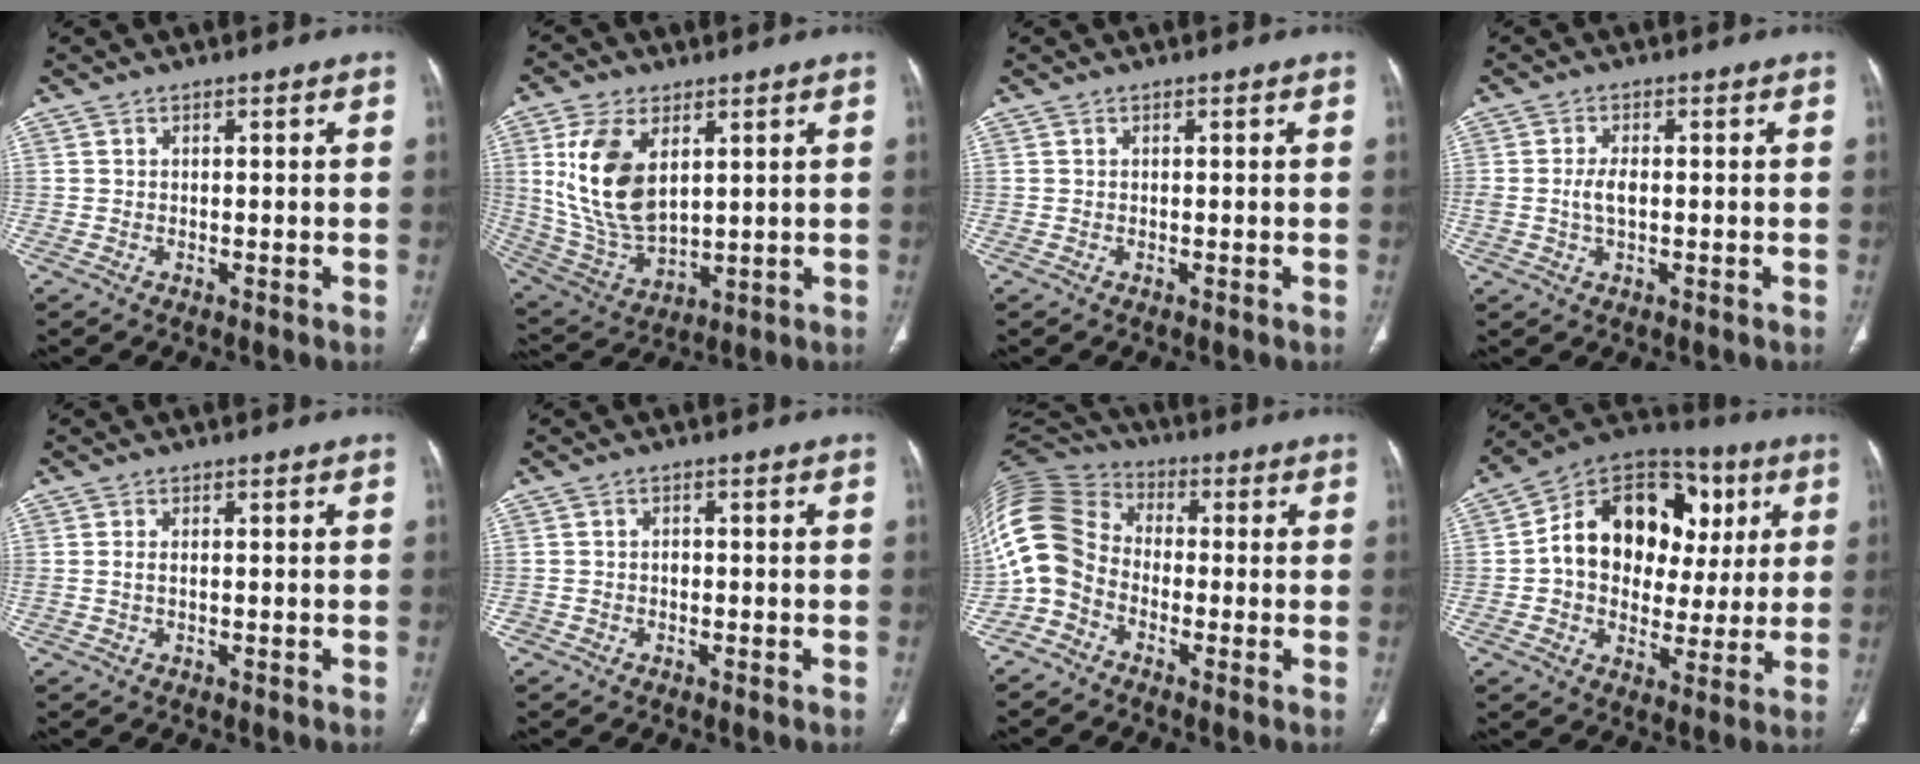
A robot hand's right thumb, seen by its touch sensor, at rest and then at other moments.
{"total": 15.8, "force": [4.5, 9.1, 12.1], "torque": [-0.232, -0.021, 0.103]}
{"total": 0.0}
{"total": 3.4, "force": [0.0, 1.7, 3.0], "torque": [-0.064, 0.004, 0.001]}
{"total": 1.1, "force": [0.1, 0.5, 1.0], "torque": [-0.026, -0.001, 0.003]}
{"total": 1.3, "force": [-0.5, 1.2, 0.3], "torque": [0.003, 0.006, -0.012]}
{"total": 14.0, "force": [-3.6, 11.2, 7.6], "torque": [-0.161, 0.057, -0.087]}
{"total": 21.4, "force": [4.0, 15.8, 13.8], "torque": [-0.167, 0.030, 0.063]}